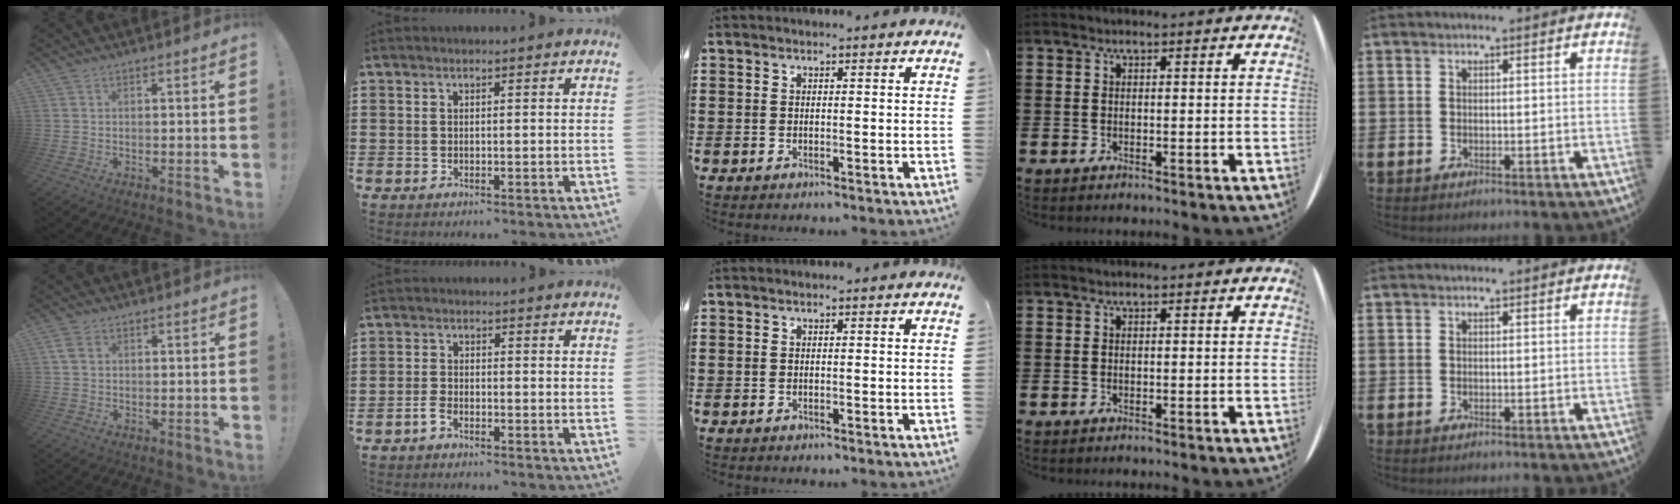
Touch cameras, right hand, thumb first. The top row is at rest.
{"thumb": {"total": 3.7, "force": [1.2, 2.7, 2.4], "torque": [-0.039, 0.005, 0.024]}, "index": {"total": 1.8, "force": [-1.4, 0.8, 1.0], "torque": [-0.028, -0.001, -0.029]}}